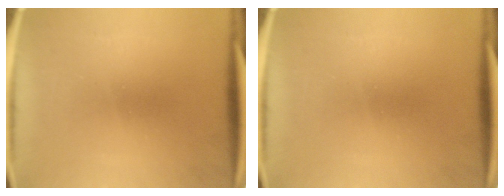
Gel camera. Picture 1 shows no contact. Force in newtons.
{"total": 0.0}